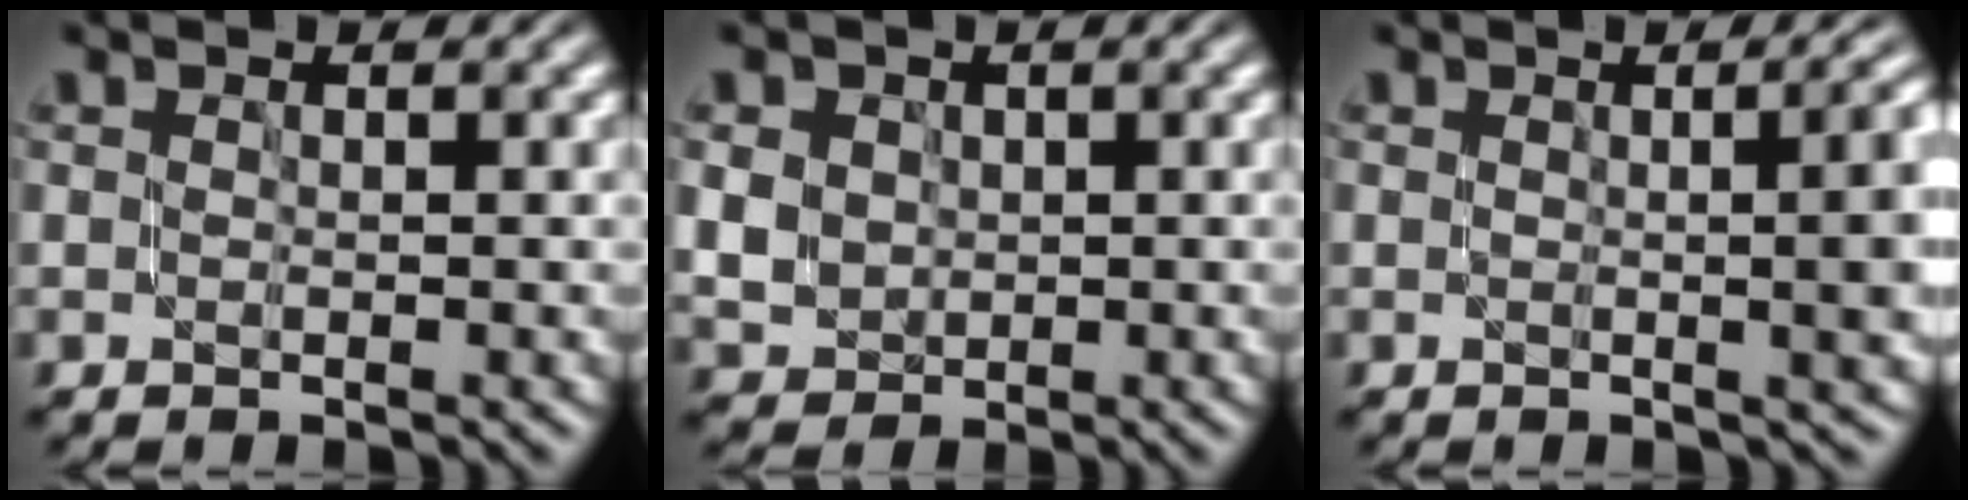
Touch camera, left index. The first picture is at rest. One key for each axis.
{"total": 3.2, "fx": 0.6, "fy": 2.8, "fz": 1.4, "tx": -0.044, "ty": 0.000, "tz": 0.016}
{"total": 8.8, "fx": 0.9, "fy": 4.0, "fz": 7.7, "tx": -0.037, "ty": 0.019, "tz": 0.010}